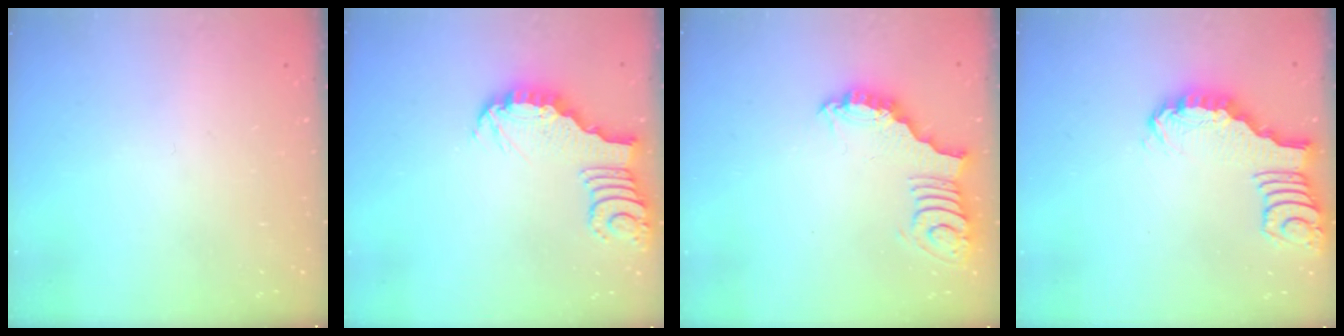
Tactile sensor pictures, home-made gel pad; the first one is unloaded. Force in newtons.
{"total": 3.4, "press": 3.4, "slide": 0.2}
{"total": 3.4, "press": 3.4, "slide": 0.6}
{"total": 2.8, "press": 2.7, "slide": 0.4}